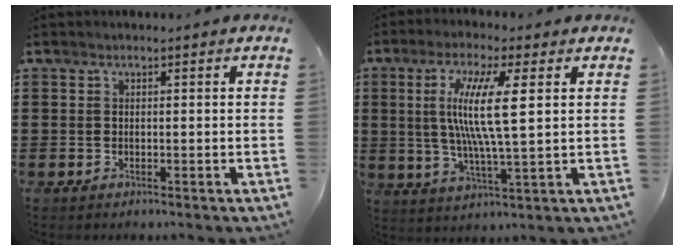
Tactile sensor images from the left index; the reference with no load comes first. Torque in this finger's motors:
{"motor_torque": [2.00, -0.13, 0.72, 0.21]}